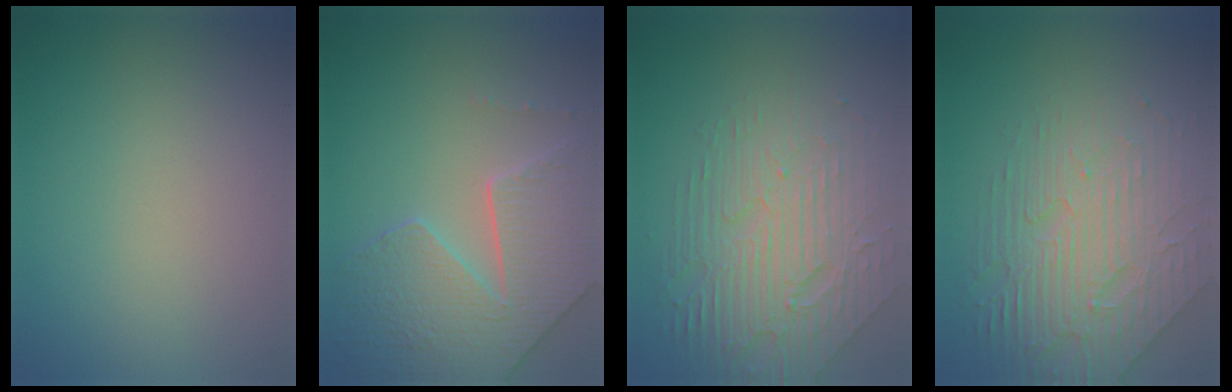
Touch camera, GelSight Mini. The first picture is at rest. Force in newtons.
{"total": 6.6, "press": 5.7, "slide": 3.4}
{"total": 6.8, "press": 4.9, "slide": 4.8}
{"total": 5.5, "press": 4.7, "slide": 2.9}